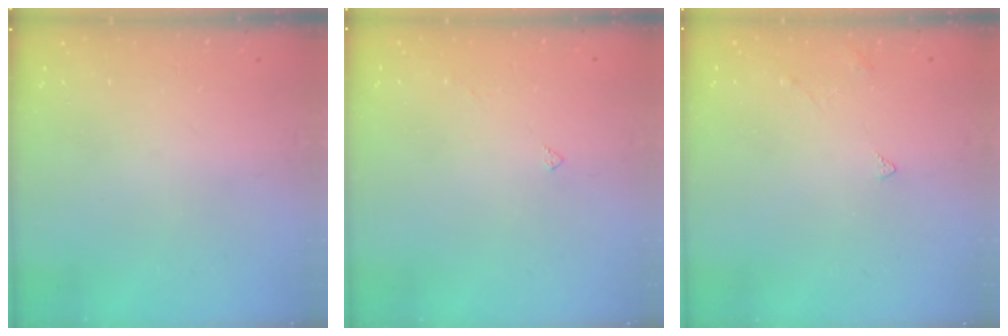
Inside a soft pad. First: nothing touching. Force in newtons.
{"total": 2.3, "press": 2.3, "slide": 0.5}
{"total": 2.1, "press": 2.1, "slide": 0.4}